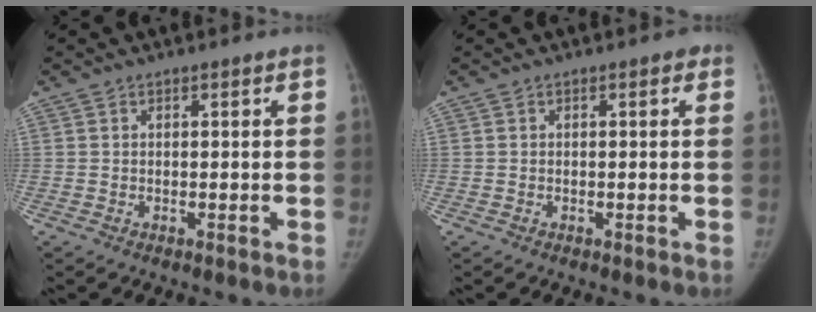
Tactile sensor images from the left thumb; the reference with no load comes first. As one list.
[{"total": 0.6, "force": [0.2, 0.4, 0.4], "torque": [0.001, 0.002, -0.003]}]